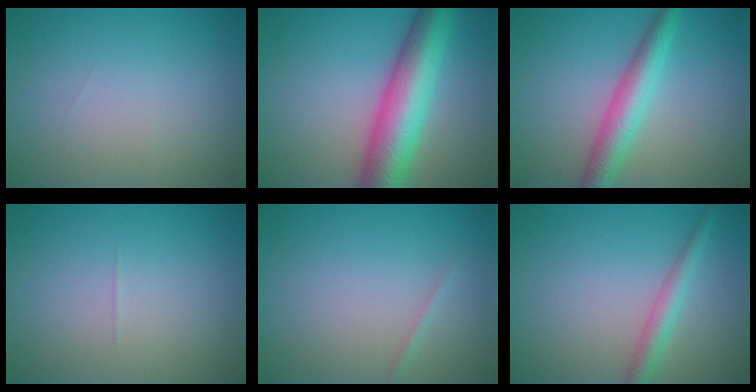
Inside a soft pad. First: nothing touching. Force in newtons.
{"total": 9.3, "press": 9.3, "slide": 0.3}
{"total": 4.4, "press": 4.4, "slide": 0.1}
{"total": 0.0}
{"total": 0.6, "press": 0.5, "slide": 0.0}
{"total": 2.5, "press": 2.5, "slide": 0.0}